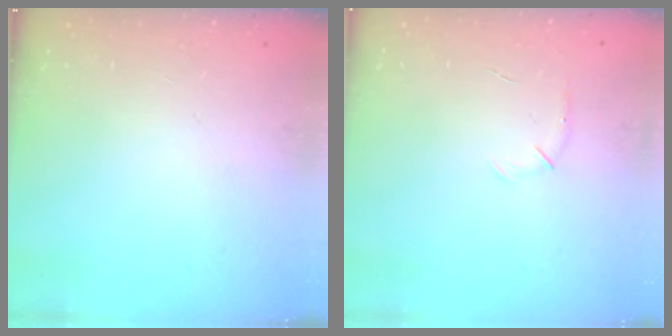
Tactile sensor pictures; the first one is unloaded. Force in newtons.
{"total": 4.1, "press": 4.0, "slide": 1.0}